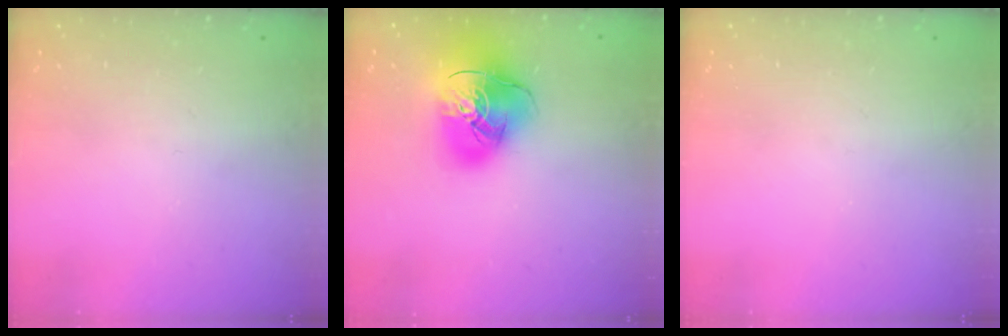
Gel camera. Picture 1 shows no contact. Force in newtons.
{"total": 19.5, "press": 19.4, "slide": 2.3}
{"total": 0.0}